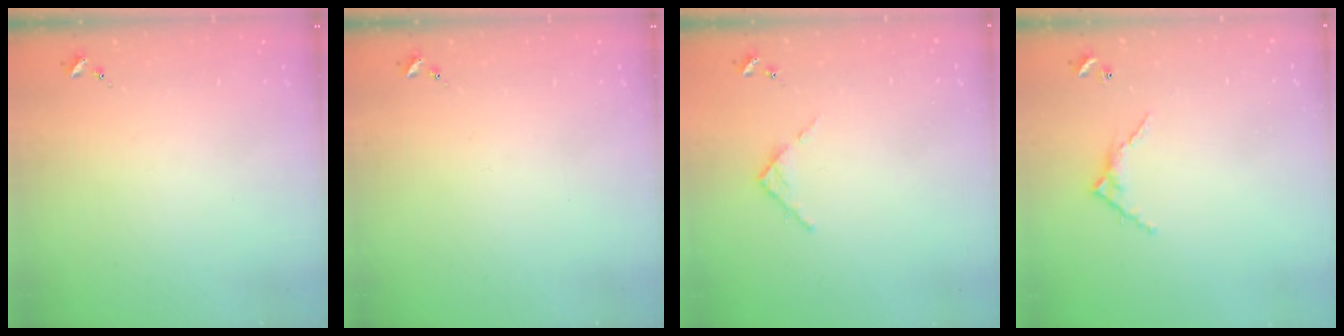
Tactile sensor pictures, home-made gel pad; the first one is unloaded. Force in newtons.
{"total": 0.0}
{"total": 3.7, "press": 3.7, "slide": 0.5}
{"total": 5.7, "press": 5.7, "slide": 0.5}